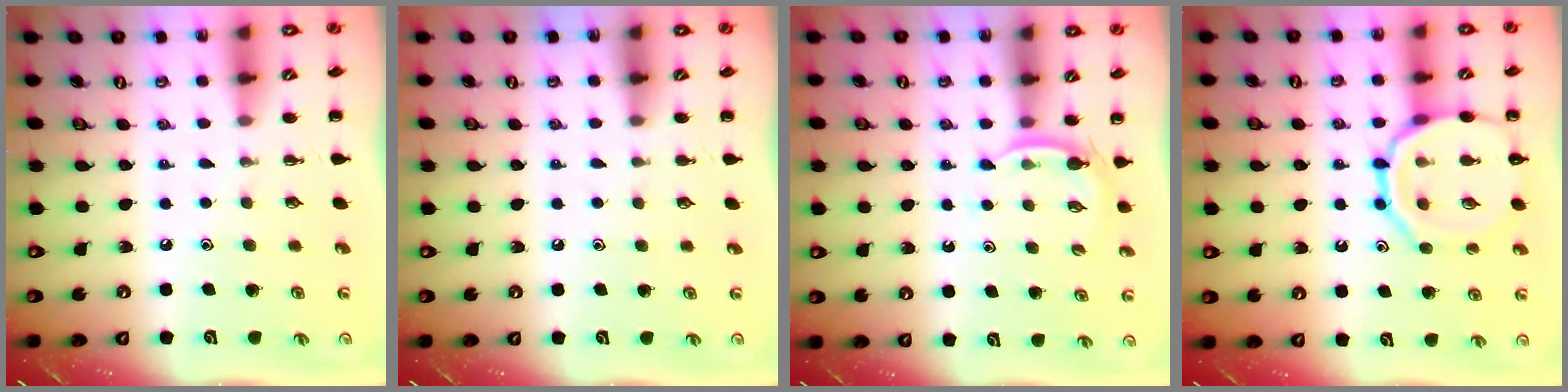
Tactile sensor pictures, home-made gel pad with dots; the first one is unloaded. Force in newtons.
{"total": 0.9, "press": 0.9, "slide": 0.2}
{"total": 3.7, "press": 3.5, "slide": 1.2}
{"total": 14.2, "press": 14.2, "slide": 1.1}